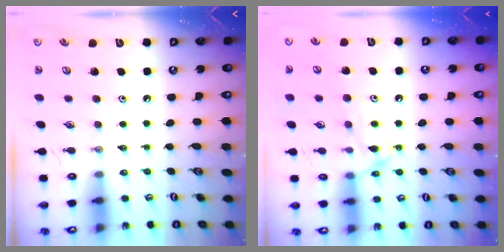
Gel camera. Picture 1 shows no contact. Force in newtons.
{"total": 12.9, "press": 12.8, "slide": 0.9}